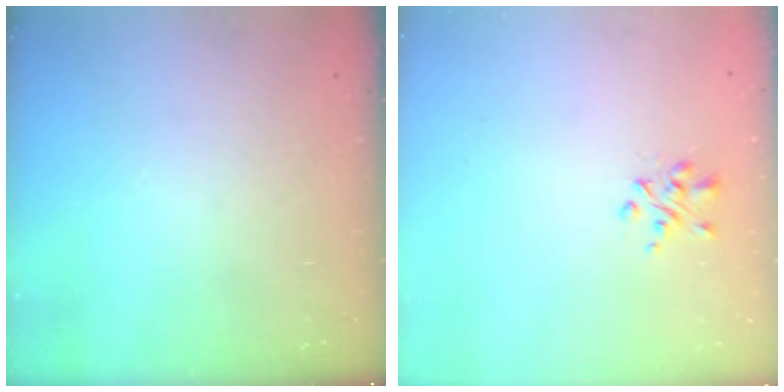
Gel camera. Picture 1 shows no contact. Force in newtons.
{"total": 2.9, "press": 2.6, "slide": 1.2}